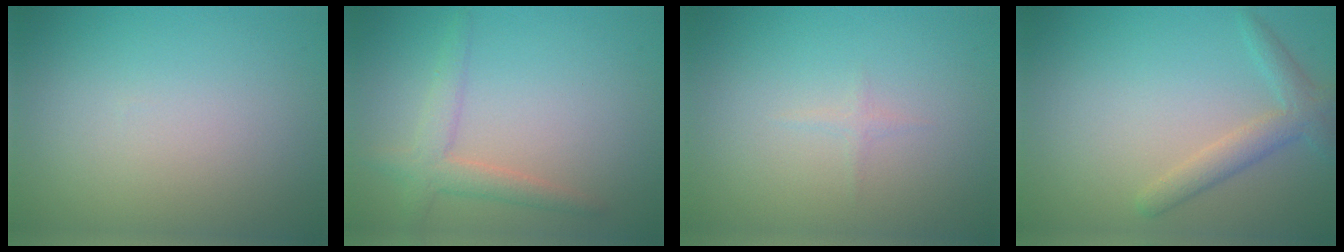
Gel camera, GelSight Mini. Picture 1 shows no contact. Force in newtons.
{"total": 2.8, "press": 2.8, "slide": 0.1}
{"total": 0.6, "press": 0.6, "slide": 0.0}
{"total": 2.7, "press": 2.7, "slide": 0.1}